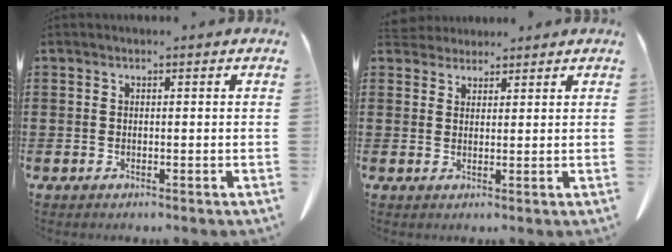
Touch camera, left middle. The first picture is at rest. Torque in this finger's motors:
{"motor_torque": [0.10, 0.00, 0.08, 0.00]}